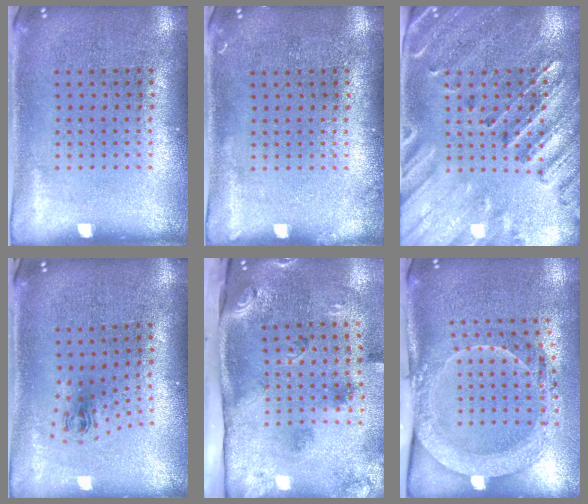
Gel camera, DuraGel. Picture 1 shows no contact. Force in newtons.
{"total": 0.5, "press": 0.5, "slide": 0.1}
{"total": 2.9, "press": 2.7, "slide": 1.1}
{"total": 0.8, "press": 0.4, "slide": 0.8}
{"total": 3.4, "press": 2.1, "slide": 2.7}
{"total": 2.0, "press": 2.0, "slide": 0.3}